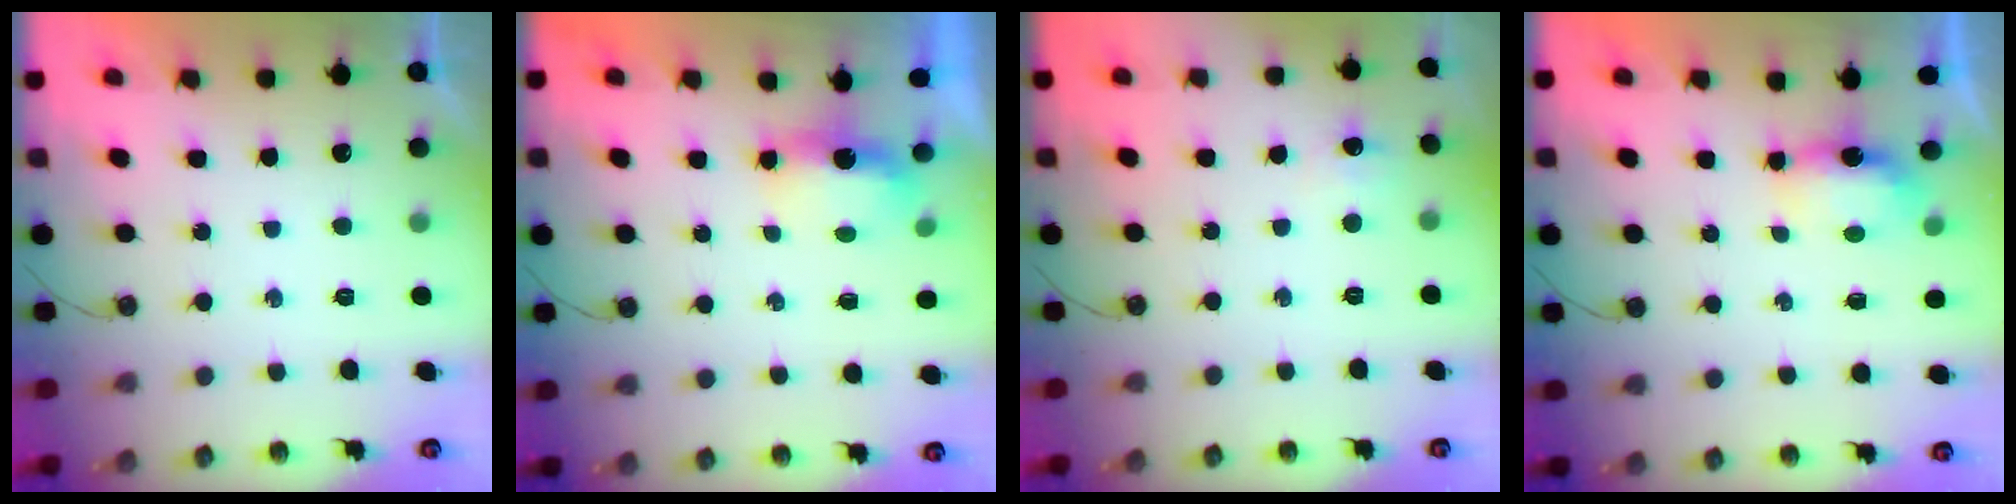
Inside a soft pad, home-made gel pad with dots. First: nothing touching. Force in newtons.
{"total": 5.0, "press": 4.9, "slide": 0.6}
{"total": 4.3, "press": 4.2, "slide": 0.6}
{"total": 5.4, "press": 5.2, "slide": 1.4}